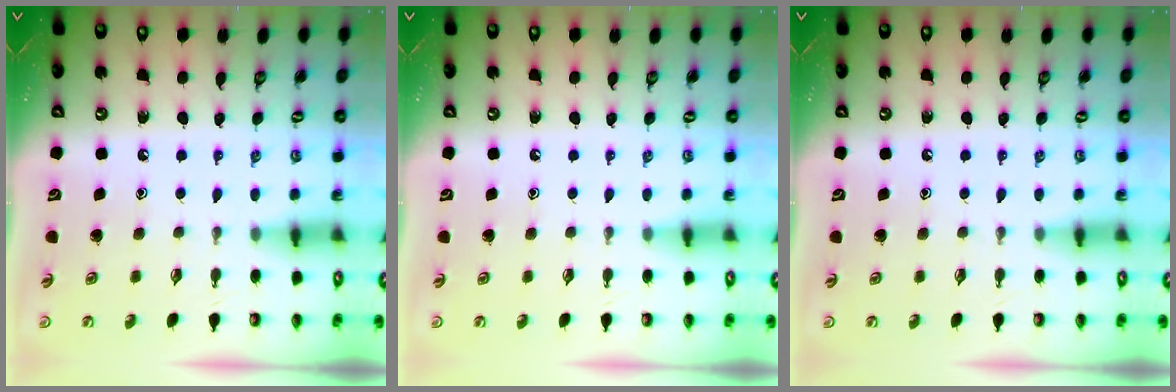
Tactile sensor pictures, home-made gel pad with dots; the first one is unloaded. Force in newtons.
{"total": 0.0}
{"total": 0.0}